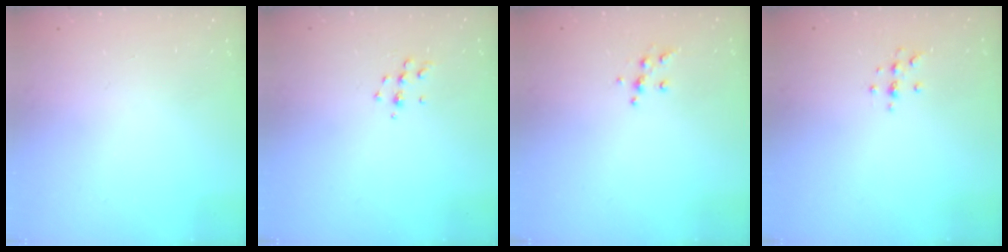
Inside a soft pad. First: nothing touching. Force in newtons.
{"total": 4.7, "press": 4.6, "slide": 0.8}
{"total": 6.4, "press": 6.4, "slide": 0.5}
{"total": 3.7, "press": 3.7, "slide": 0.5}